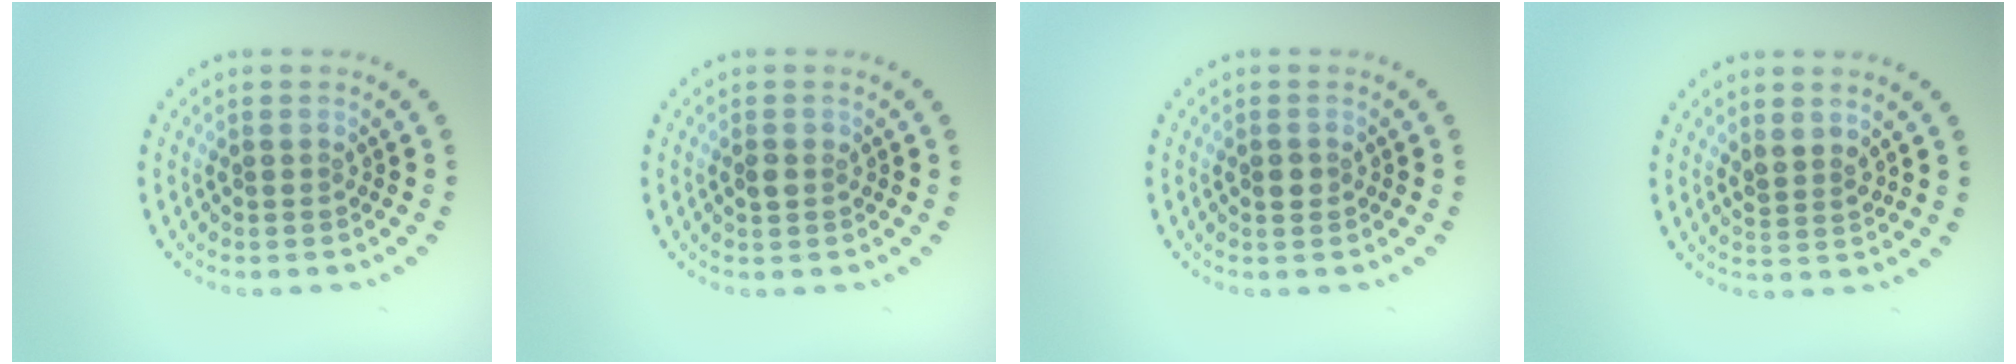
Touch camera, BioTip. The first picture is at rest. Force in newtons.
{"total": 1.0, "press": 1.0, "slide": 0.2}
{"total": 1.2, "press": 1.1, "slide": 0.3}
{"total": 1.7, "press": 1.4, "slide": 1.0}